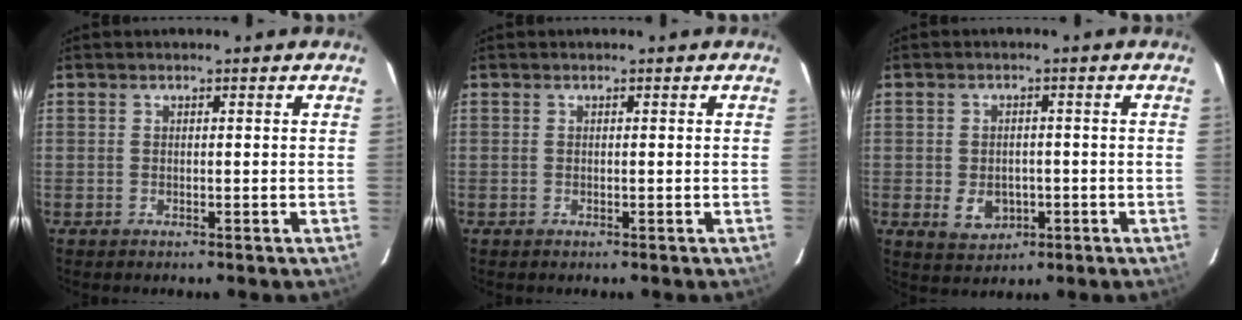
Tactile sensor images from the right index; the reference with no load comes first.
{"total": 0.0}
{"total": 5.6, "force": [-1.5, 4.3, 3.2], "torque": [-0.064, -0.004, -0.011]}